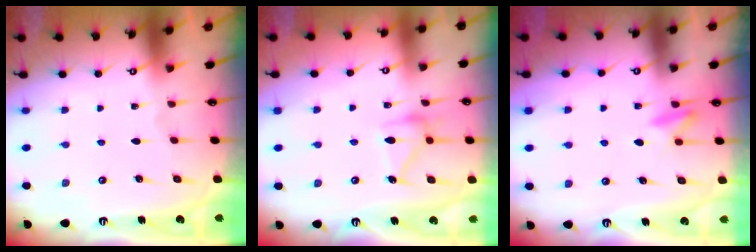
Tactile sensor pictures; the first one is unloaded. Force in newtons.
{"total": 14.2, "press": 14.2, "slide": 0.6}
{"total": 8.2, "press": 8.1, "slide": 1.2}